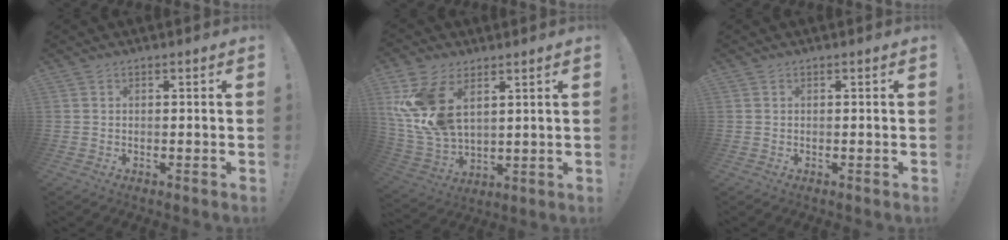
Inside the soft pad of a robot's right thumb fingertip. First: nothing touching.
{"total": 15.4, "force": [5.9, 9.7, 10.3], "torque": [-0.204, -0.037, 0.115]}
{"total": 0.0}